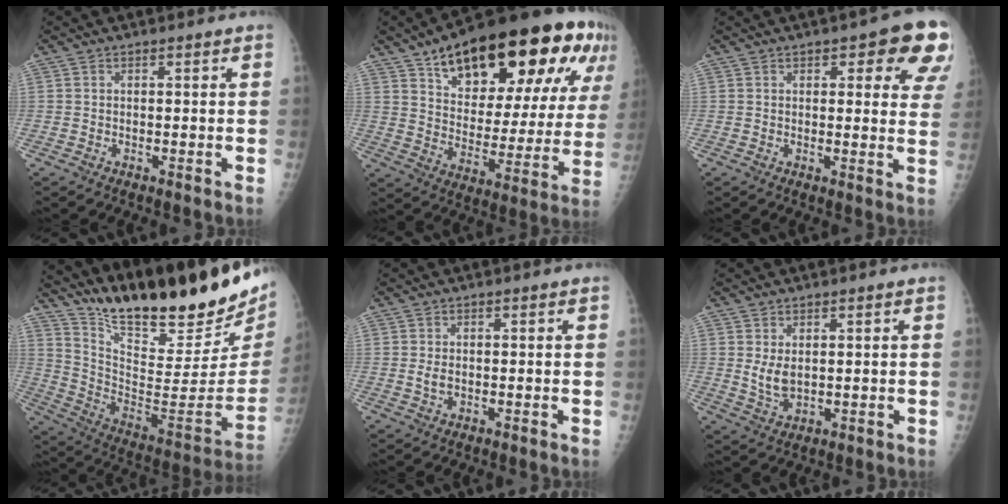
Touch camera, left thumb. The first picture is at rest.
{"total": 30.6, "force": [16.5, 13.2, 22.1], "torque": [-0.293, -0.013, 0.247]}
{"total": 12.1, "force": [5.9, 4.6, 9.5], "torque": [-0.067, -0.019, 0.059]}
{"total": 31.3, "force": [23.7, 8.2, 18.8], "torque": [-0.274, -0.122, 0.364]}
{"total": 1.8, "force": [0.1, 1.1, 1.4], "torque": [-0.024, 0.000, 0.003]}
{"total": 4.1, "force": [1.1, 2.2, 3.3], "torque": [-0.053, -0.015, 0.028]}